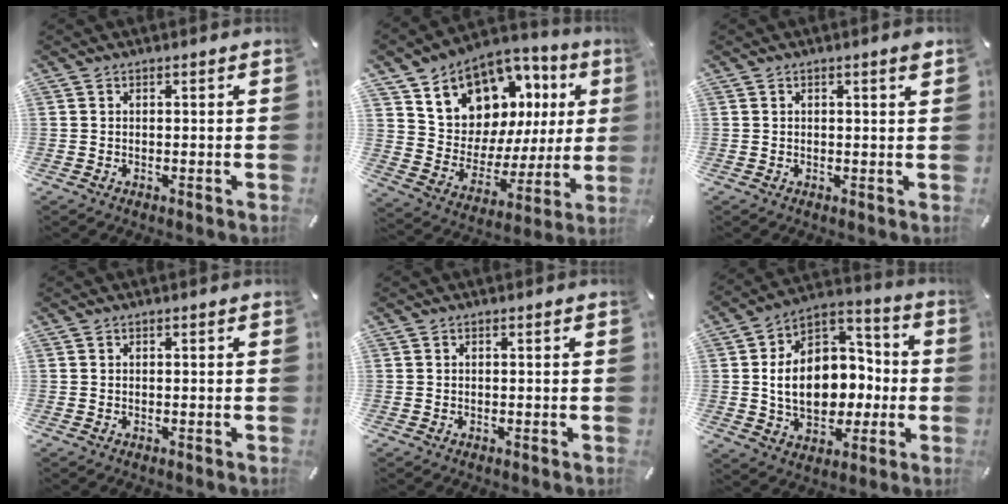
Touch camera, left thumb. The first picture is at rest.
{"total": 11.6, "force": [8.3, 7.9, 2.1], "torque": [-0.048, -0.089, 0.153]}
{"total": 1.6, "force": [0.8, 0.3, 1.4], "torque": [-0.020, -0.001, 0.011]}
{"total": 0.0}
{"total": 0.0}
{"total": 16.1, "force": [-1.5, 12.5, 10.1], "torque": [-0.189, 0.007, -0.023]}